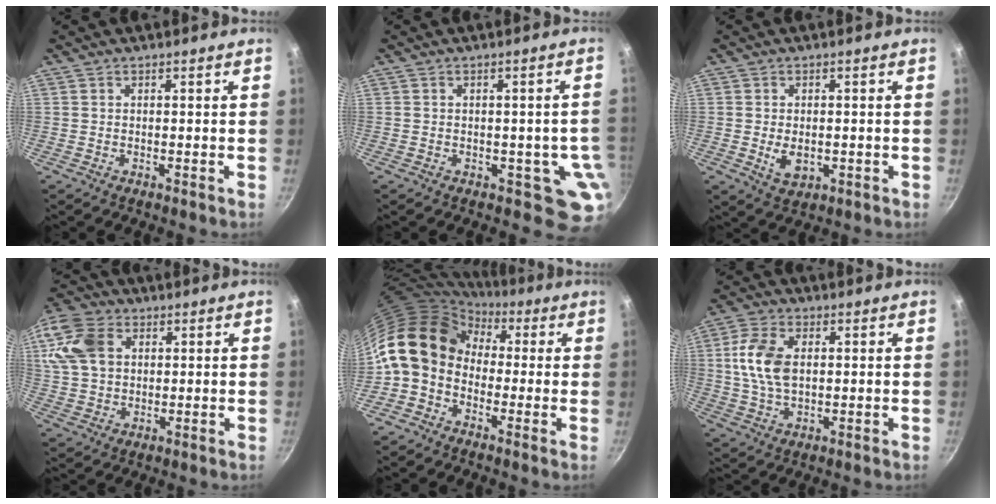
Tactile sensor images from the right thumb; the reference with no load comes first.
{"total": 5.9, "force": [-1.2, 4.3, 4.0], "torque": [-0.006, 0.002, -0.014]}
{"total": 4.7, "force": [-0.7, 3.1, 3.5], "torque": [-0.050, -0.005, -0.004]}
{"total": 13.8, "force": [3.6, 10.4, 8.3], "torque": [-0.163, 0.012, 0.062]}
{"total": 13.8, "force": [0.6, 10.8, 8.5], "torque": [-0.125, 0.036, -0.017]}
{"total": 9.7, "force": [1.4, 6.0, 7.6], "torque": [-0.143, 0.008, 0.023]}